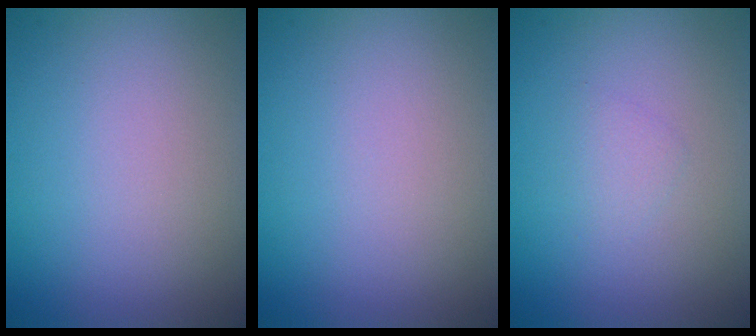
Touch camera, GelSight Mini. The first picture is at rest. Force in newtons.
{"total": 0.0}
{"total": 0.9, "press": 0.9, "slide": 0.1}